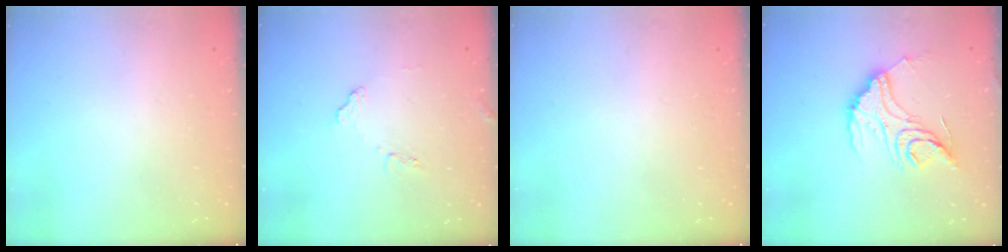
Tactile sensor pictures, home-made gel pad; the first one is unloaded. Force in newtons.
{"total": 7.9, "press": 7.9, "slide": 0.4}
{"total": 0.0}
{"total": 16.3, "press": 16.3, "slide": 1.3}